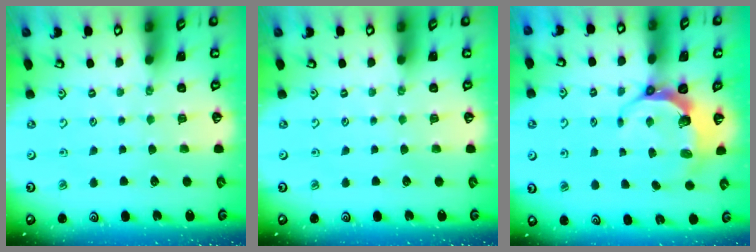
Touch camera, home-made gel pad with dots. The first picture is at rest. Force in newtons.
{"total": 0.0}
{"total": 8.1, "press": 6.8, "slide": 4.4}